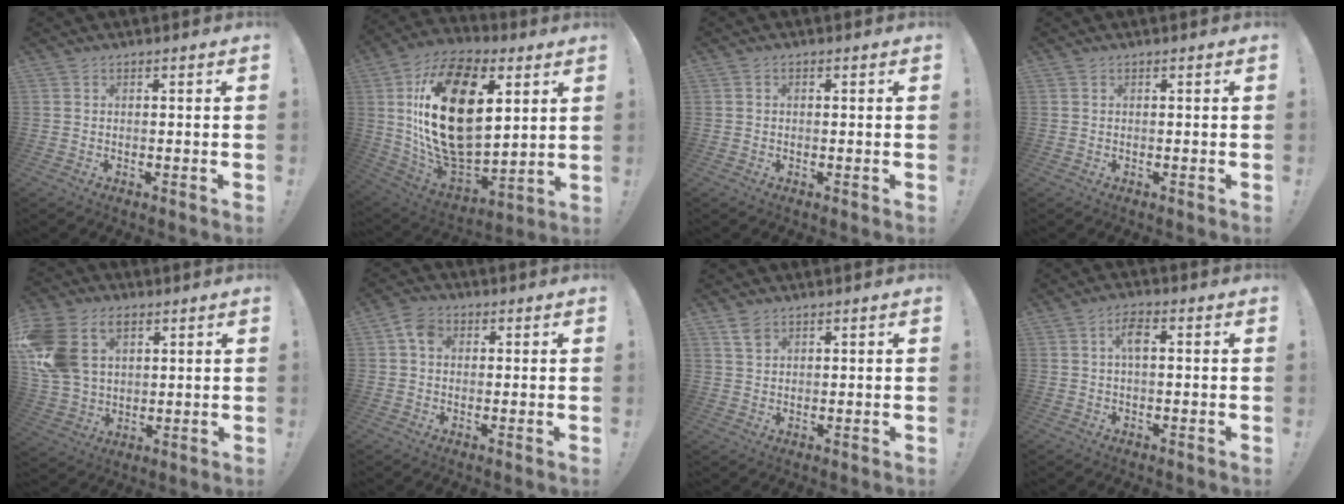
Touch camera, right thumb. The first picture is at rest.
{"total": 29.2, "force": [6.5, 17.1, 22.7], "torque": [-0.452, -0.031, 0.116]}
{"total": 0.7, "force": [-0.1, 0.6, 0.4], "torque": [-0.012, 0.005, -0.002]}
{"total": 0.0}
{"total": 16.8, "force": [6.7, 11.8, 10.0], "torque": [-0.200, -0.023, 0.130]}
{"total": 5.7, "force": [1.4, 4.2, 3.5], "torque": [-0.056, 0.005, 0.027]}
{"total": 3.3, "force": [2.2, 1.7, 1.8], "torque": [-0.022, -0.011, 0.039]}
{"total": 4.5, "force": [0.8, 2.0, 4.0], "torque": [-0.070, 0.010, 0.009]}